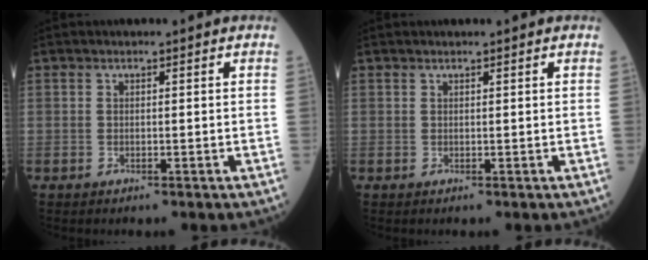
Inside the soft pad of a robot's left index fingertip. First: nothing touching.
{"total": 0.8, "force": [0.8, 0.1, 0.2], "torque": [-0.003, 0.014, 0.015]}